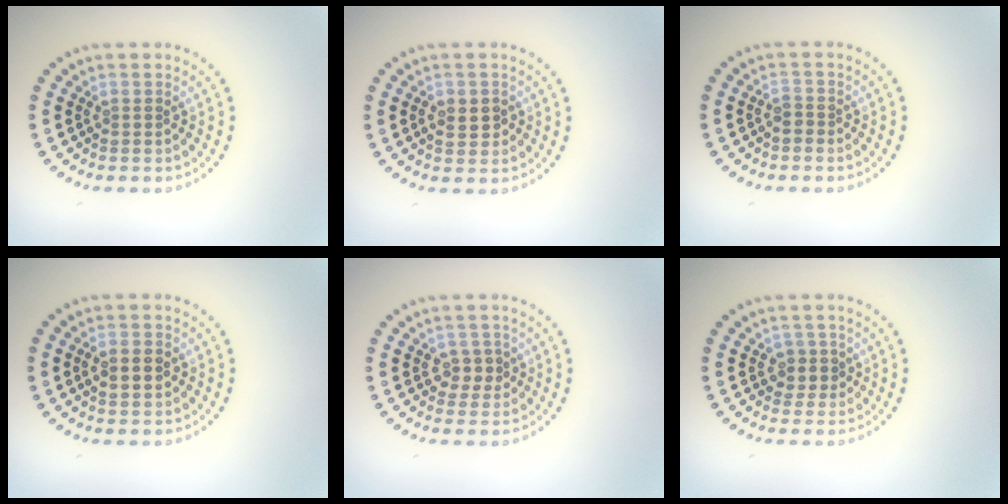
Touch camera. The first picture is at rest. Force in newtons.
{"total": 2.1, "press": 2.1, "slide": 0.3}
{"total": 0.9, "press": 0.7, "slide": 0.6}
{"total": 2.3, "press": 2.3, "slide": 0.1}
{"total": 2.0, "press": 1.9, "slide": 0.7}
{"total": 1.7, "press": 1.4, "slide": 1.0}